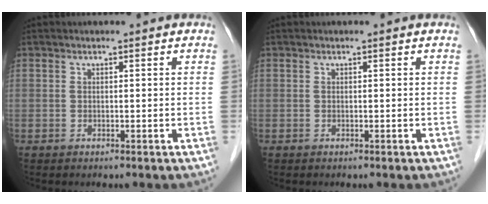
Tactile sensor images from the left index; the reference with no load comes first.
{"total": 0.0}